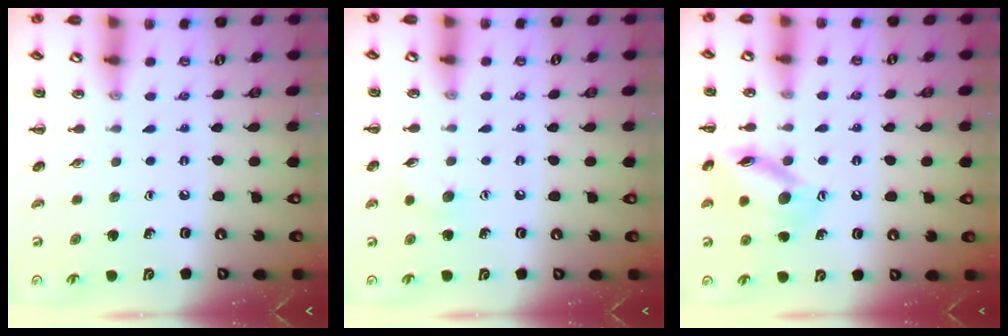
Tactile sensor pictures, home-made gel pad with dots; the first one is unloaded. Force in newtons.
{"total": 5.8, "press": 5.6, "slide": 1.4}
{"total": 13.7, "press": 13.7, "slide": 0.9}